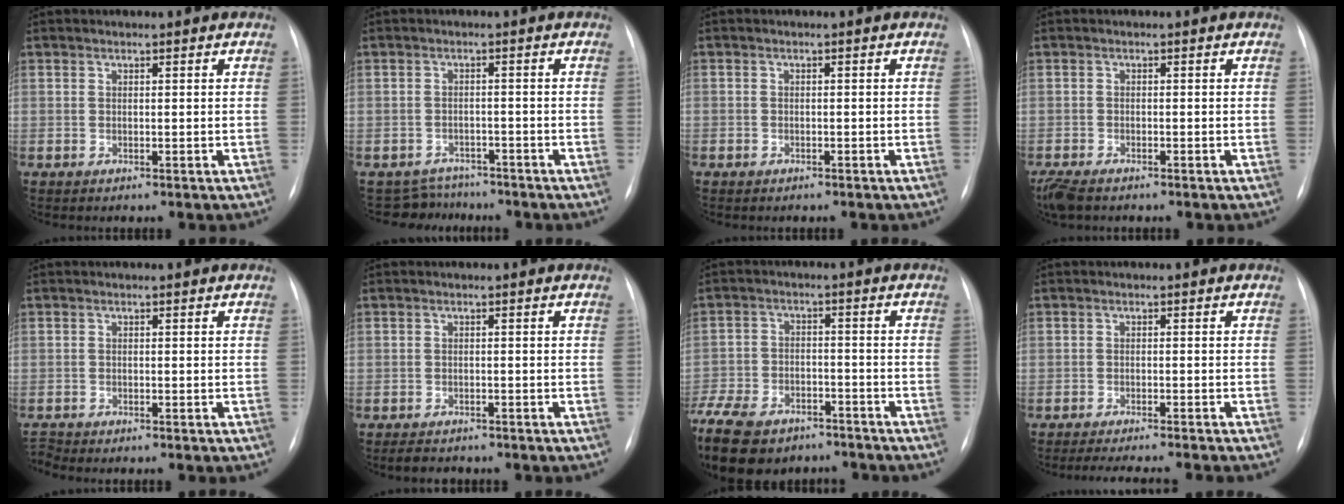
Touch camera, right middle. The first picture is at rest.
{"total": 4.0, "force": [-3.5, 1.4, -1.3], "torque": [0.018, 0.010, -0.055]}
{"total": 1.3, "force": [-1.0, 0.9, 0.2], "torque": [-0.010, 0.003, -0.013]}
{"total": 4.9, "force": [-3.7, 1.8, 2.6], "torque": [-0.053, -0.012, -0.064]}
{"total": 1.4, "force": [-1.4, -0.1, -0.2], "torque": [0.000, -0.011, -0.026]}
{"total": 2.6, "force": [-2.3, 1.1, 0.8], "torque": [-0.019, -0.004, -0.030]}
{"total": 21.8, "force": [-15.3, 11.5, 10.5], "torque": [-0.308, -0.034, -0.235]}
{"total": 9.0, "force": [-8.1, 0.1, 3.9], "torque": [-0.043, -0.012, -0.112]}